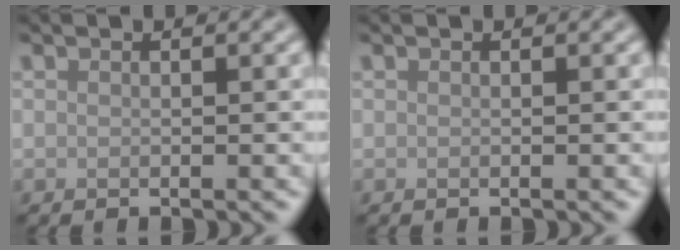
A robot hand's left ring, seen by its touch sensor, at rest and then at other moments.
{"total": 0.0}